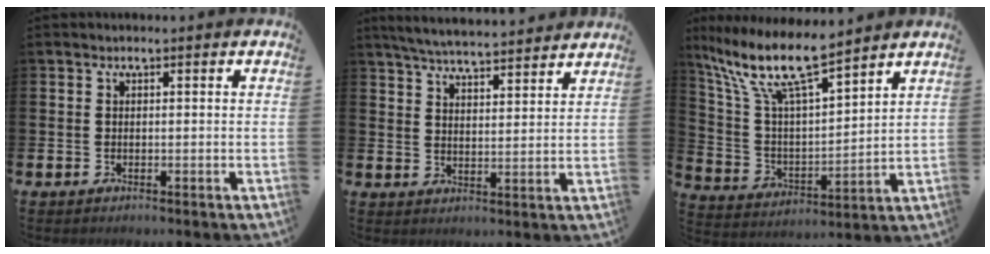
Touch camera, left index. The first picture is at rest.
{"total": 5.6, "force": [5.5, 0.1, 0.9], "torque": [-0.030, -0.036, 0.096]}
{"total": 11.4, "force": [9.4, 1.9, 6.2], "torque": [-0.162, -0.052, 0.161]}